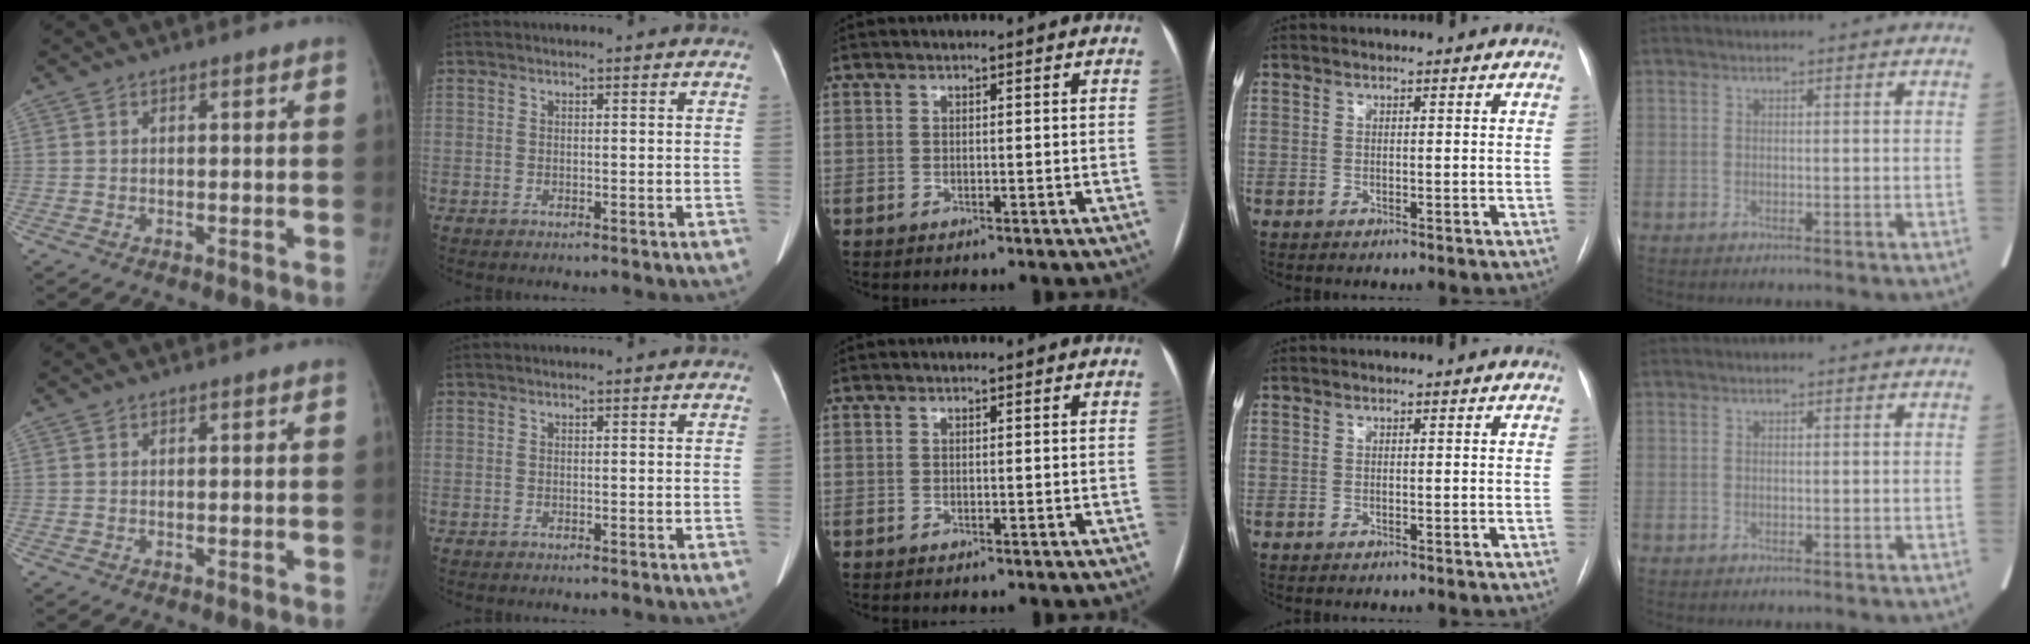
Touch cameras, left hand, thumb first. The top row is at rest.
{}